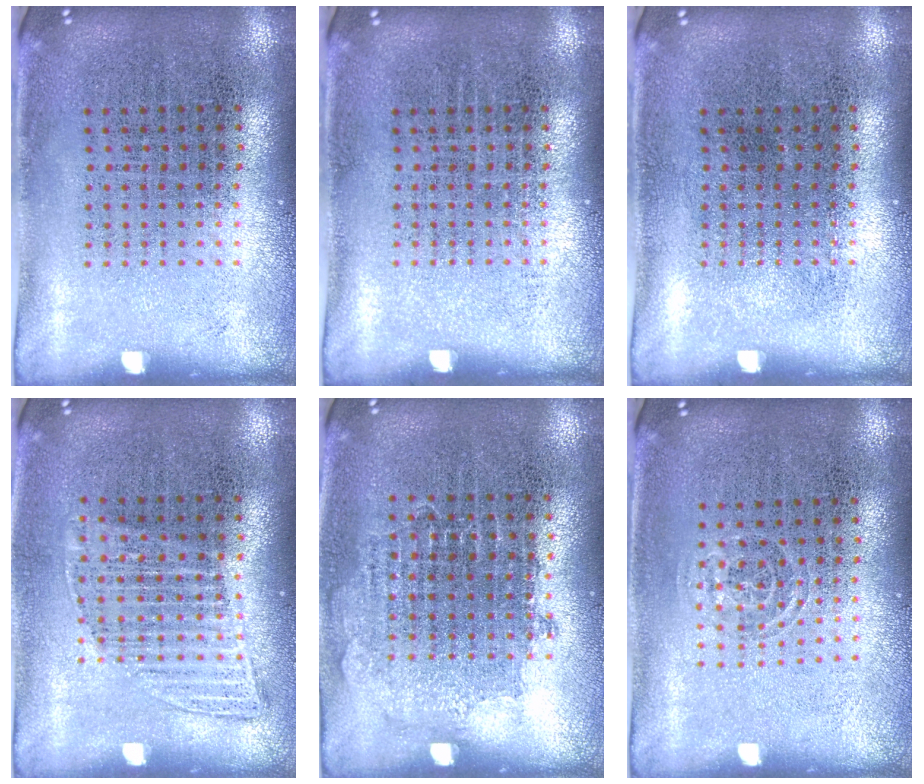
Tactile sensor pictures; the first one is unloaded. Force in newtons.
{"total": 0.0}
{"total": 0.0}
{"total": 1.2, "press": 1.0, "slide": 0.6}
{"total": 0.7, "press": 0.7, "slide": 0.3}
{"total": 0.8, "press": 0.6, "slide": 0.6}